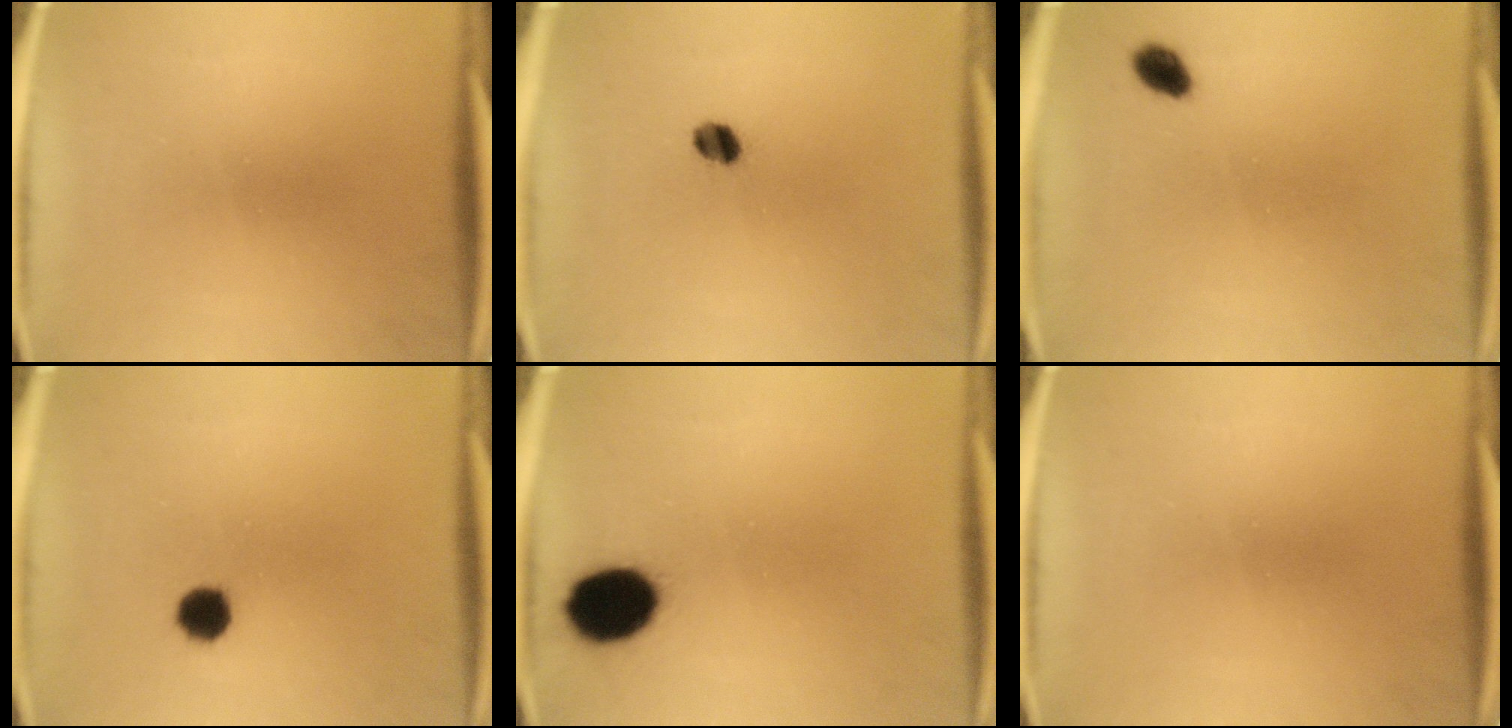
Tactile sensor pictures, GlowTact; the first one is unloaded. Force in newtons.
{"total": 3.2}
{"total": 2.9}
{"total": 4.3}
{"total": 11.4}
{"total": 0.0}